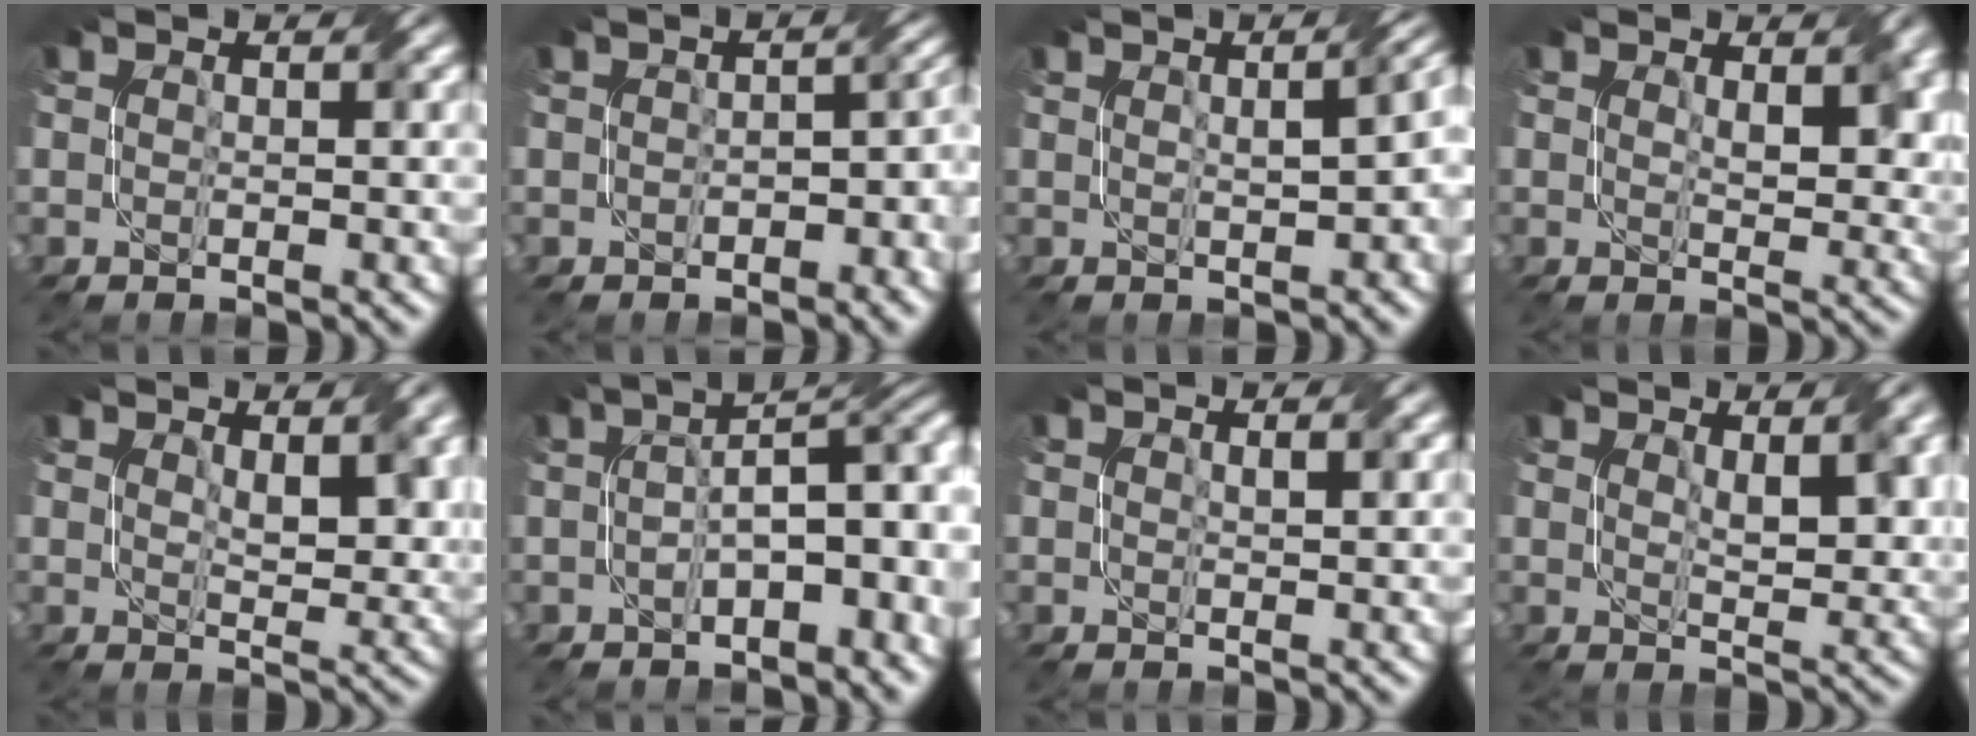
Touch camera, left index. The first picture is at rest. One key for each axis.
{"total": 4.3, "fx": -1.7, "fy": 2.6, "fz": 3.0, "tx": -0.014, "ty": 0.001, "tz": -0.014}
{"total": 6.0, "fx": 0.8, "fy": 2.7, "fz": 5.3, "tx": -0.046, "ty": 0.016, "tz": 0.023}
{"total": 3.7, "fx": 1.4, "fy": 1.8, "fz": 3.0, "tx": -0.041, "ty": -0.001, "tz": 0.034}
{"total": 4.0, "fx": 2.0, "fy": 1.6, "fz": 3.1, "tx": -0.048, "ty": 0.001, "tz": 0.044}
{"total": 7.2, "fx": -0.3, "fy": 3.2, "fz": 6.5, "tx": -0.089, "ty": 0.017, "tz": -0.001}
{"total": 0.7, "fx": 0.5, "fy": 0.4, "fz": 0.4, "tx": -0.002, "ty": 0.004, "tz": 0.015}
{"total": 3.7, "fx": 1.8, "fy": 1.1, "fz": 3.0, "tx": -0.049, "ty": 0.000, "tz": 0.041}